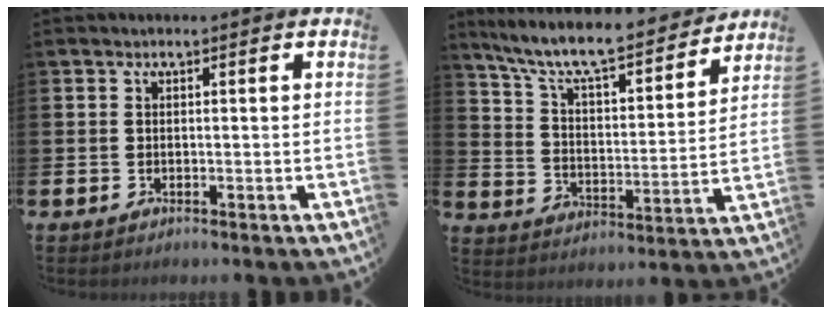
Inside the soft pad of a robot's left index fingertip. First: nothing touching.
{"total": 9.4, "force": [8.5, 1.7, 3.8], "torque": [-0.107, -0.059, 0.142]}